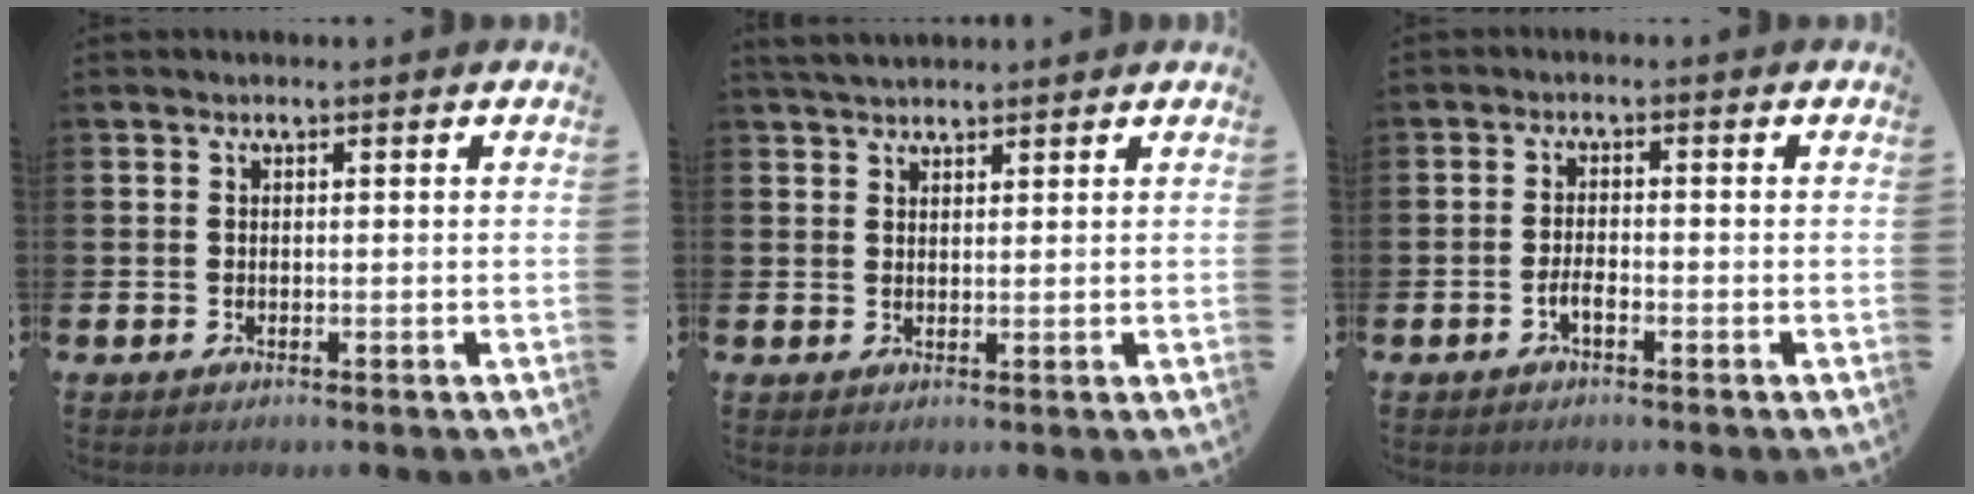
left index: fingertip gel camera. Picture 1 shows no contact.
{"total": 3.1, "force": [2.9, 0.8, 0.7], "torque": [-0.017, -0.006, 0.053]}
{"total": 1.7, "force": [-0.9, 0.6, 1.3], "torque": [-0.033, 0.005, -0.017]}